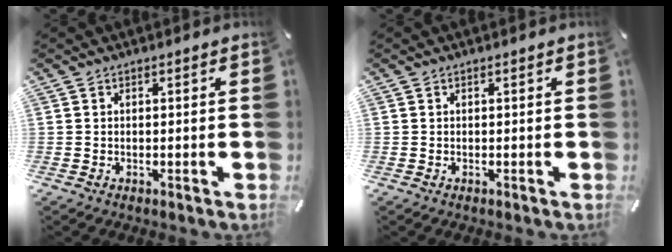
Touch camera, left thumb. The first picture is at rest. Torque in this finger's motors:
{"motor_torque": [0.00, 0.00, 0.00, 0.00, 0.00]}